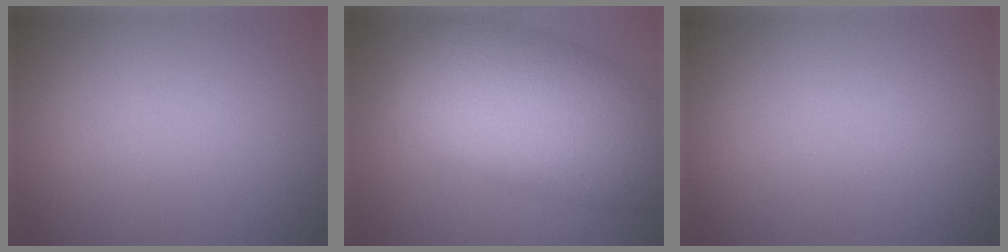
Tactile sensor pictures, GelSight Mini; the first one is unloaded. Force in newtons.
{"total": 10.9, "press": 10.9, "slide": 0.5}
{"total": 0.0}